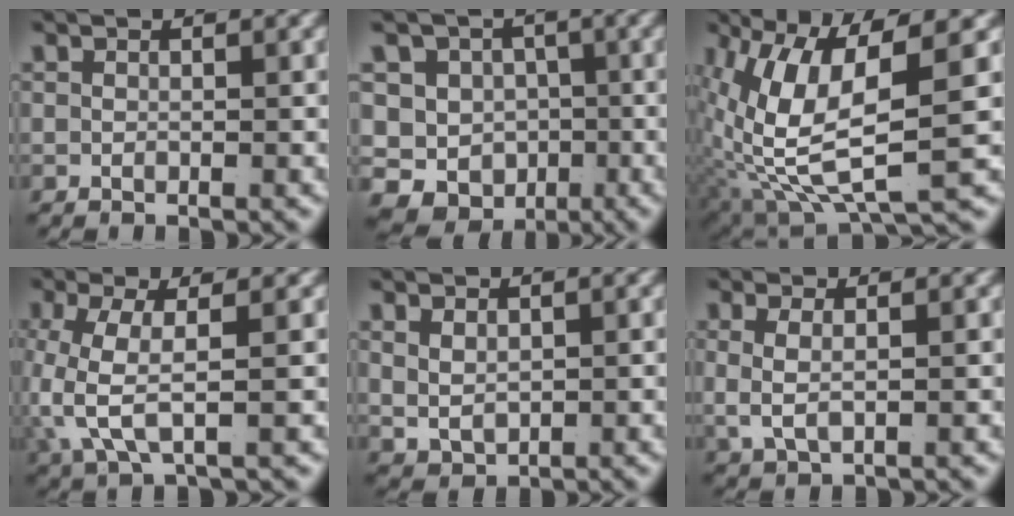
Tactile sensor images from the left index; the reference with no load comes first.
{"total": 19.3, "force": [-6.4, 17.4, 5.4], "torque": [-0.174, -0.096, -0.107]}
{"total": 10.9, "force": [-0.6, 5.8, 9.2], "torque": [-0.181, -0.028, 0.011]}
{"total": 5.1, "force": [0.1, 2.4, 4.5], "torque": [-0.121, -0.019, 0.016]}
{"total": 2.5, "force": [0.6, 1.9, 1.4], "torque": [-0.036, -0.017, 0.028]}
{"total": 2.8, "force": [0.4, 1.5, 2.2], "torque": [-0.054, -0.007, 0.019]}